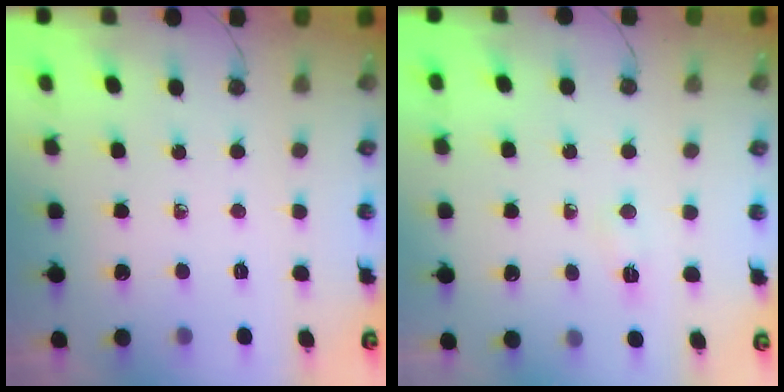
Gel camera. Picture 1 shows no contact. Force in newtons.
{"total": 2.9, "press": 2.9, "slide": 0.4}